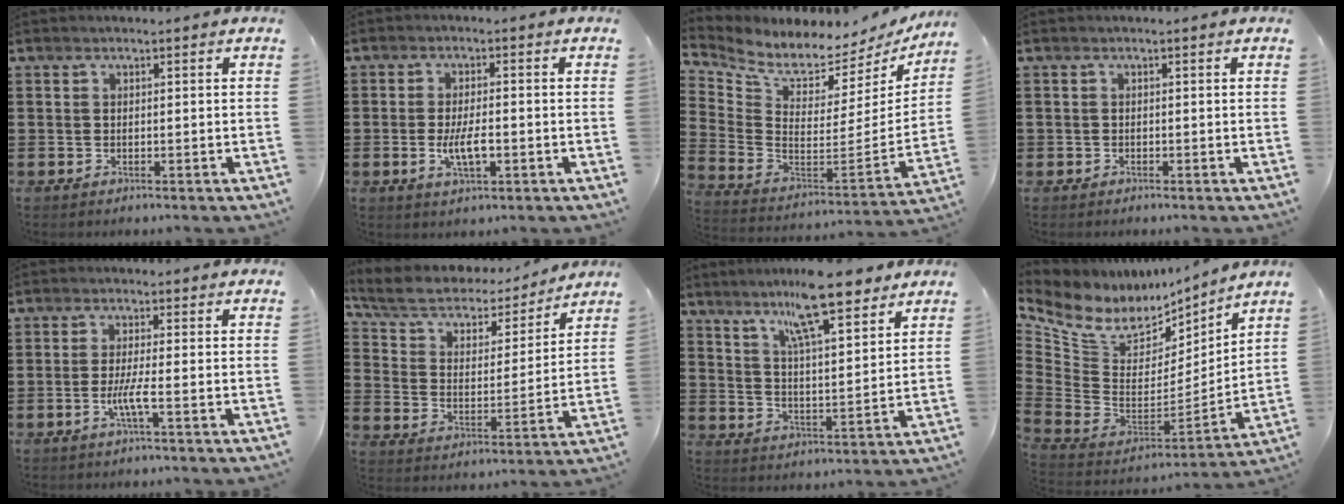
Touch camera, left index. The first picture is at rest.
{"total": 5.2, "force": [-1.1, 1.8, 4.7], "torque": [-0.094, -0.001, -0.022]}
{"total": 5.0, "force": [4.6, 1.2, 1.6], "torque": [-0.064, -0.058, 0.074]}
{"total": 0.7, "force": [-0.6, 0.4, -0.1], "torque": [0.001, 0.003, -0.014]}
{"total": 3.8, "force": [-1.4, 0.0, 3.6], "torque": [-0.068, -0.007, -0.029]}
{"total": 5.9, "force": [4.9, 2.2, 2.4], "torque": [-0.072, -0.032, 0.080]}
{"total": 10.8, "force": [8.2, 1.4, 6.8], "torque": [-0.128, -0.030, 0.140]}
{"total": 8.5, "force": [5.6, 5.2, 3.8], "torque": [-0.113, -0.039, 0.104]}